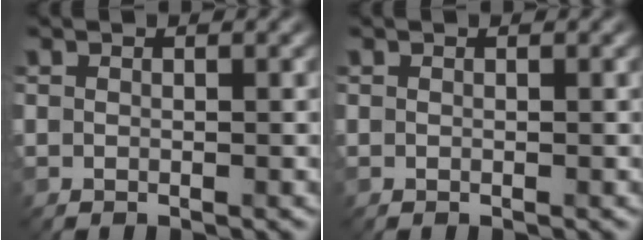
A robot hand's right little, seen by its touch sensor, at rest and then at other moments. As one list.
[{"total": 0.0}]